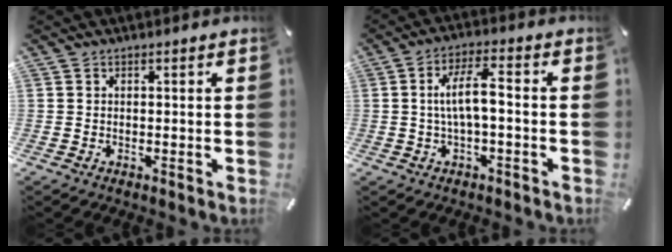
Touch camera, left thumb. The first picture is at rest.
{"total": 8.0, "force": [-0.4, 2.6, 7.6], "torque": [-0.147, 0.010, -0.012]}